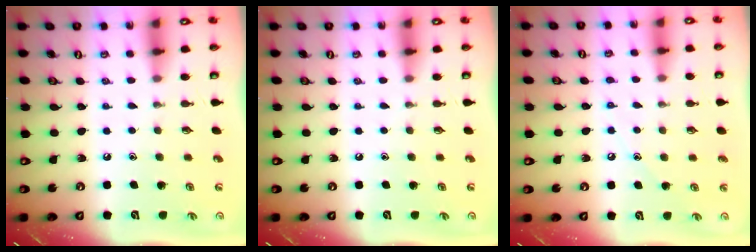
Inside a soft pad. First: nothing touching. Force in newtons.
{"total": 0.0}
{"total": 5.2, "press": 5.1, "slide": 0.5}